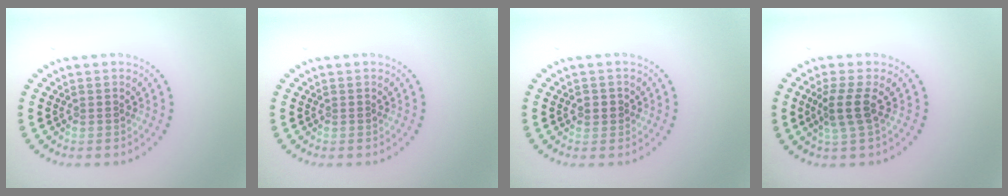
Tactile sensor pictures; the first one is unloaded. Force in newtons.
{"total": 0.0}
{"total": 1.2, "press": 1.2, "slide": 0.3}
{"total": 2.5, "press": 2.0, "slide": 1.6}